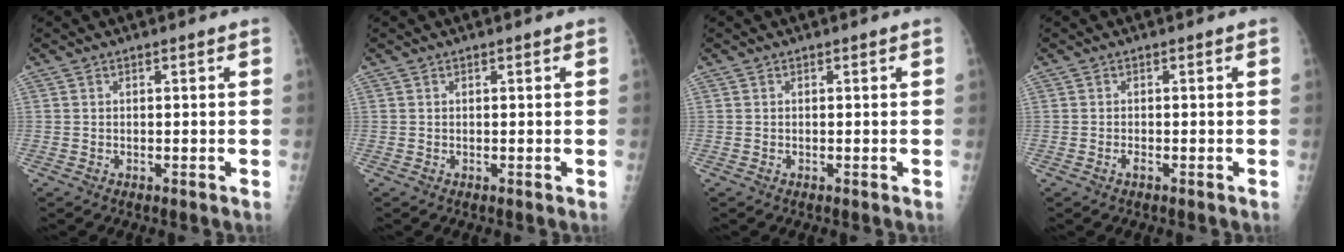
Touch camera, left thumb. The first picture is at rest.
{"total": 0.0}
{"total": 0.0}
{"total": 0.8, "force": [-0.5, 0.2, 0.5], "torque": [-0.010, 0.000, -0.009]}